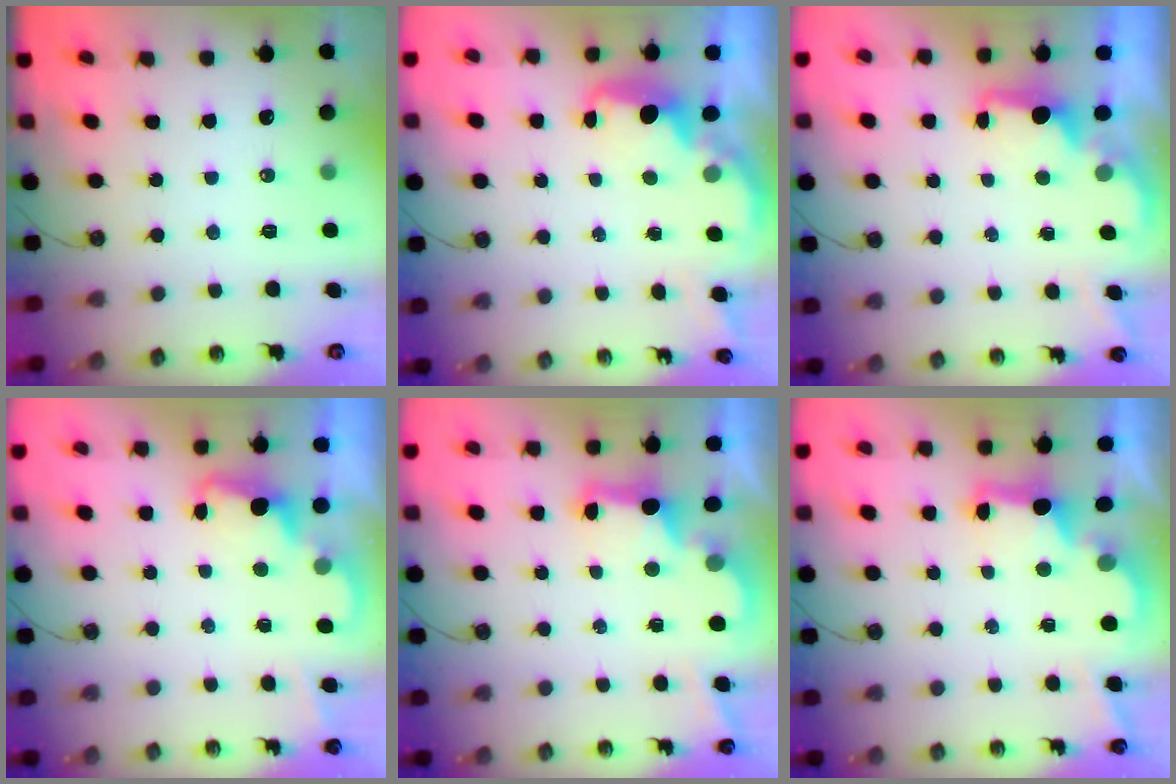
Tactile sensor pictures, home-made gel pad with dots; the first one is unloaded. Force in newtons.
{"total": 3.0, "press": 3.0, "slide": 0.7}
{"total": 1.7, "press": 1.5, "slide": 0.8}
{"total": 3.1, "press": 3.0, "slide": 0.3}
{"total": 2.9, "press": 2.7, "slide": 0.9}
{"total": 2.8, "press": 2.6, "slide": 0.9}